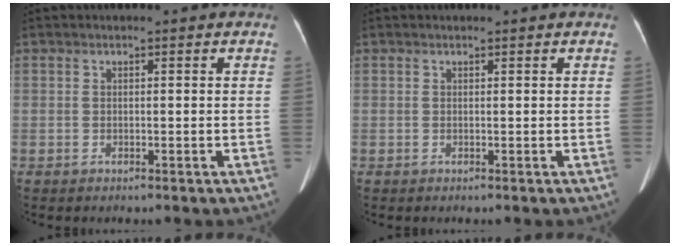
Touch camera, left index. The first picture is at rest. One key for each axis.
{"total": 0.6, "fx": 0.6, "fy": 0.0, "fz": 0.1, "tx": -0.008, "ty": 0.009, "tz": 0.012}